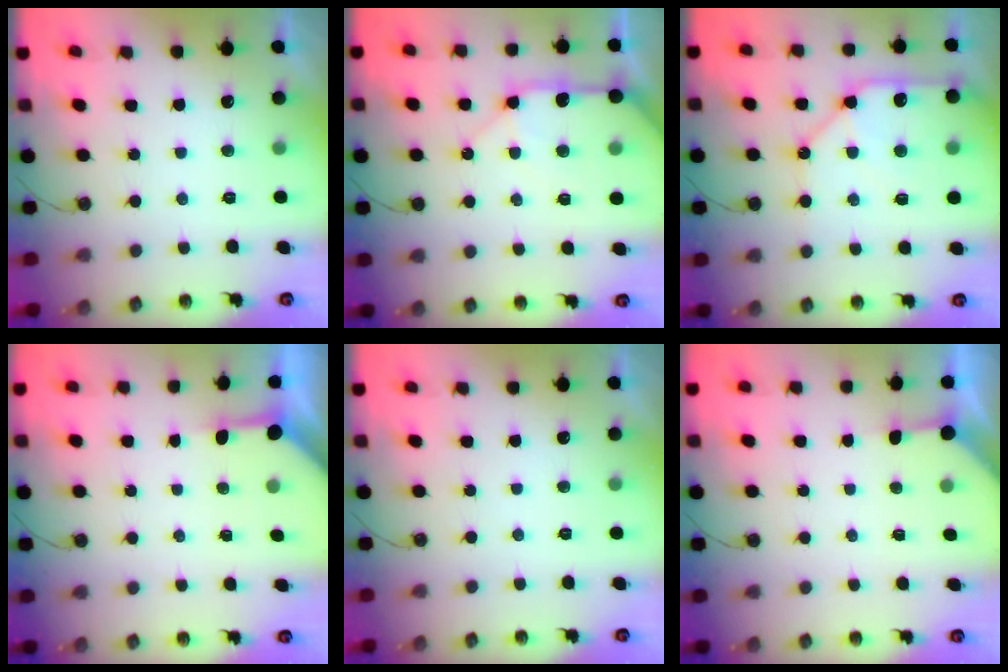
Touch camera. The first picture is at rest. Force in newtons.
{"total": 13.1, "press": 13.0, "slide": 1.8}
{"total": 13.3, "press": 13.2, "slide": 1.6}
{"total": 3.0, "press": 3.0, "slide": 0.5}
{"total": 0.0}
{"total": 2.4, "press": 2.3, "slide": 0.3}